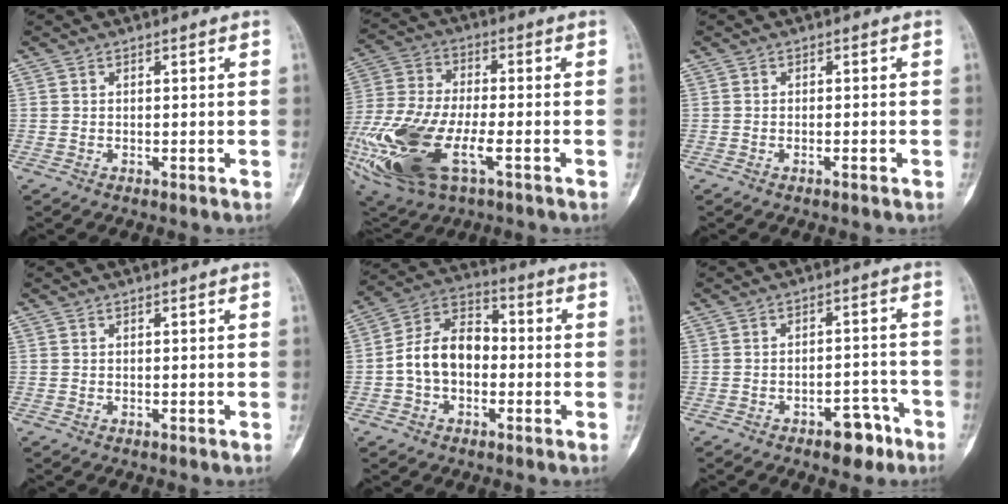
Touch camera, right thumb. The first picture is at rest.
{"total": 24.4, "force": [-8.4, 11.4, 19.9], "torque": [-0.488, -0.020, -0.148]}
{"total": 1.0, "force": [-0.6, 0.1, 0.8], "torque": [-0.020, 0.005, -0.008]}
{"total": 0.0}
{"total": 11.2, "force": [-1.4, 7.8, 7.9], "torque": [-0.128, 0.039, -0.040]}
{"total": 6.3, "force": [-4.0, 3.1, 3.7], "torque": [-0.036, 0.035, -0.051]}